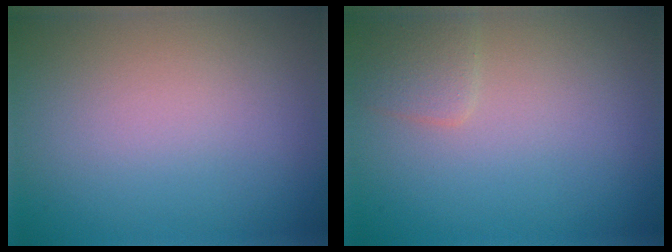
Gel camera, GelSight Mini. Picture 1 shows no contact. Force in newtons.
{"total": 1.4, "press": 1.4, "slide": 0.0}